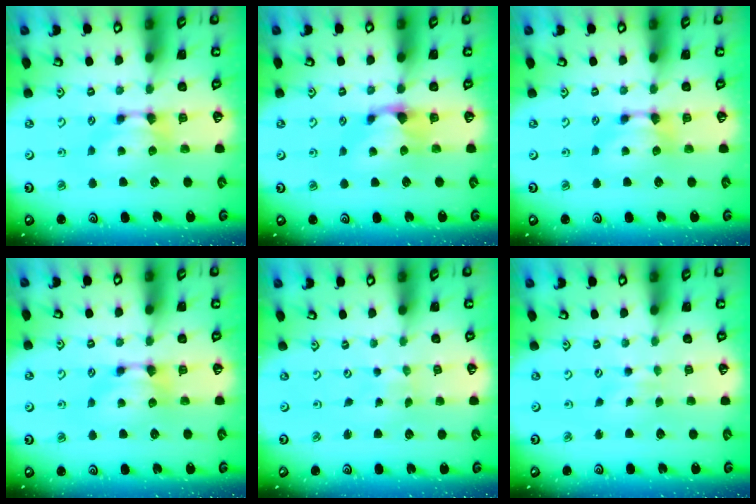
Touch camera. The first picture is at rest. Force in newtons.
{"total": 1.0, "press": 0.3, "slide": 0.9}
{"total": 0.0}
{"total": 0.0}
{"total": 4.7, "press": 4.7, "slide": 0.2}
{"total": 2.2, "press": 2.1, "slide": 0.4}